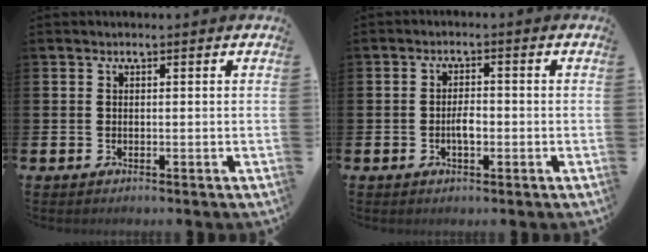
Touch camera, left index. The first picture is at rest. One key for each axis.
{"total": 2.5, "fx": -0.5, "fy": 1.1, "fz": 2.1, "tx": -0.025, "ty": -0.001, "tz": -0.014}